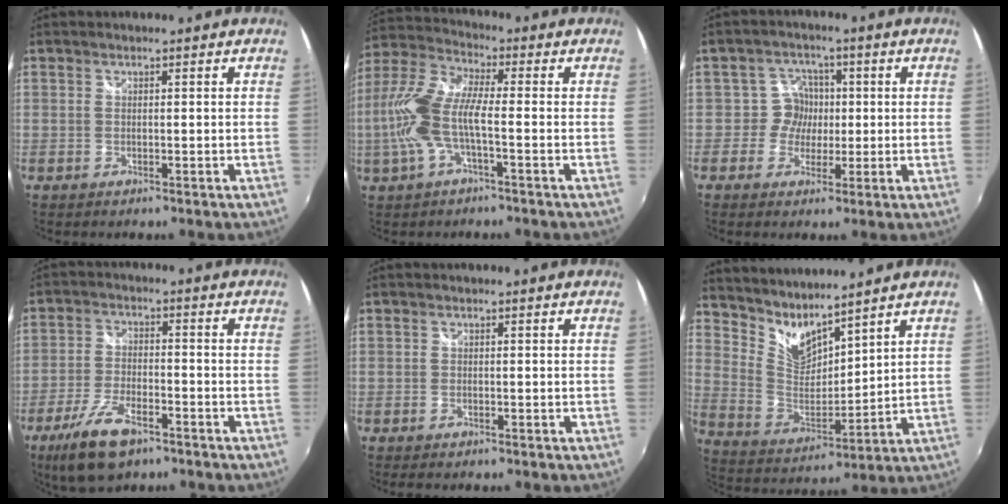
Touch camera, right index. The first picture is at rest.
{"total": 11.6, "force": [-2.3, 3.2, 10.9], "torque": [-0.240, 0.006, -0.044]}
{"total": 4.7, "force": [-0.4, 4.7, -0.1], "torque": [0.016, 0.010, -0.019]}
{"total": 11.1, "force": [-7.0, 4.4, 7.4], "torque": [-0.172, -0.017, -0.129]}
{"total": 1.2, "force": [-1.0, 0.5, 0.5], "torque": [-0.012, -0.004, -0.019]}
{"total": 9.0, "force": [8.0, 2.5, 3.2], "torque": [-0.064, -0.015, 0.163]}